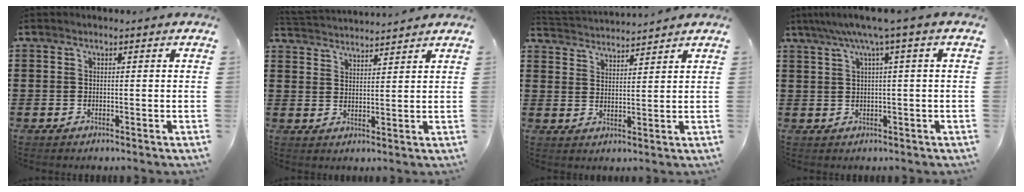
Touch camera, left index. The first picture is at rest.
{"total": 3.0, "force": [3.0, -0.2, -0.3], "torque": [-0.007, -0.016, 0.053]}
{"total": 3.0, "force": [3.0, -0.2, -0.3], "torque": [-0.007, -0.016, 0.054]}
{"total": 4.6, "force": [1.8, -0.5, 4.3], "torque": [-0.085, -0.001, 0.026]}